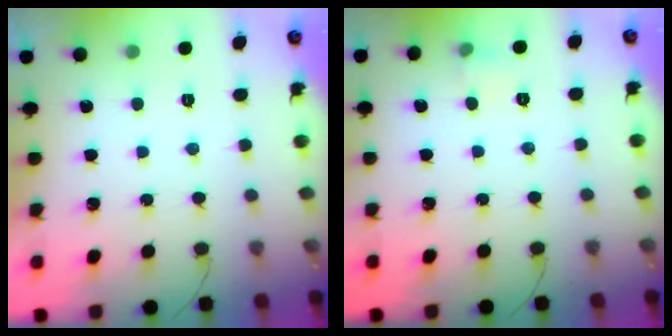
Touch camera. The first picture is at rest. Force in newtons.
{"total": 4.3, "press": 4.1, "slide": 1.4}